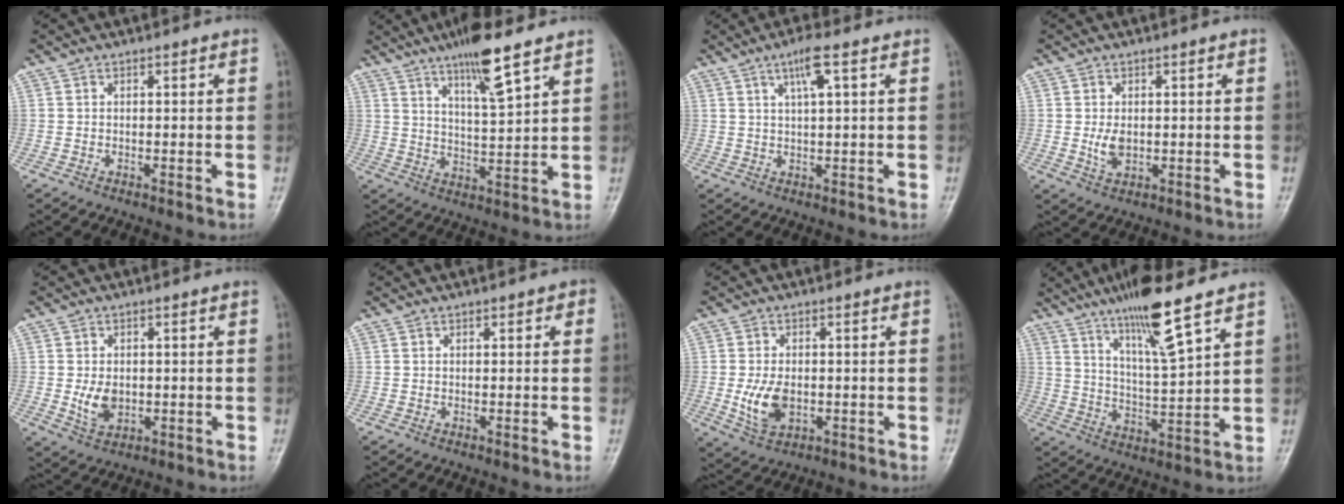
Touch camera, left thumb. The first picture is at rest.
{"total": 10.3, "force": [6.8, 1.4, 7.6], "torque": [-0.126, -0.041, 0.119]}
{"total": 4.8, "force": [2.2, 0.6, 4.2], "torque": [-0.083, -0.002, 0.045]}
{"total": 3.8, "force": [-0.1, 2.4, 2.9], "torque": [-0.046, -0.003, 0.004]}
{"total": 5.1, "force": [-0.4, 3.5, 3.6], "torque": [-0.052, -0.003, 0.002]}
{"total": 2.0, "force": [0.6, 1.0, 1.6], "torque": [-0.016, 0.005, 0.004]}
{"total": 7.0, "force": [-1.0, 4.4, 5.3], "torque": [-0.094, -0.001, -0.011]}
{"total": 12.9, "force": [8.7, 1.2, 9.5], "torque": [-0.167, -0.052, 0.158]}